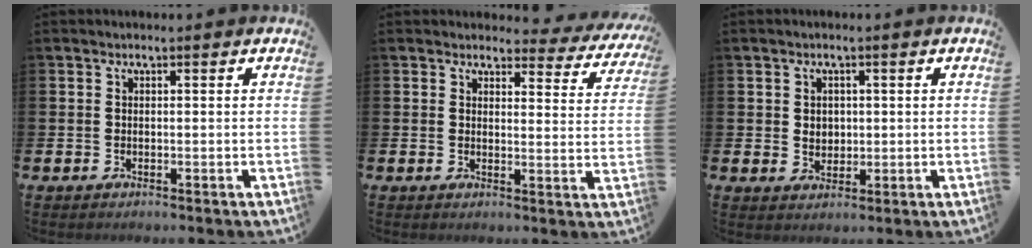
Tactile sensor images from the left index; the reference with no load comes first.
{"total": 2.7, "force": [2.5, 1.2, 0.3], "torque": [-0.009, -0.019, 0.037]}
{"total": 2.3, "force": [0.9, 1.9, 0.8], "torque": [-0.003, 0.003, 0.011]}